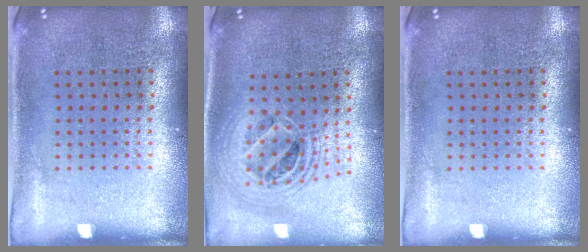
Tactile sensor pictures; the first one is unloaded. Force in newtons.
{"total": 2.1, "press": 1.7, "slide": 1.2}
{"total": 0.0}